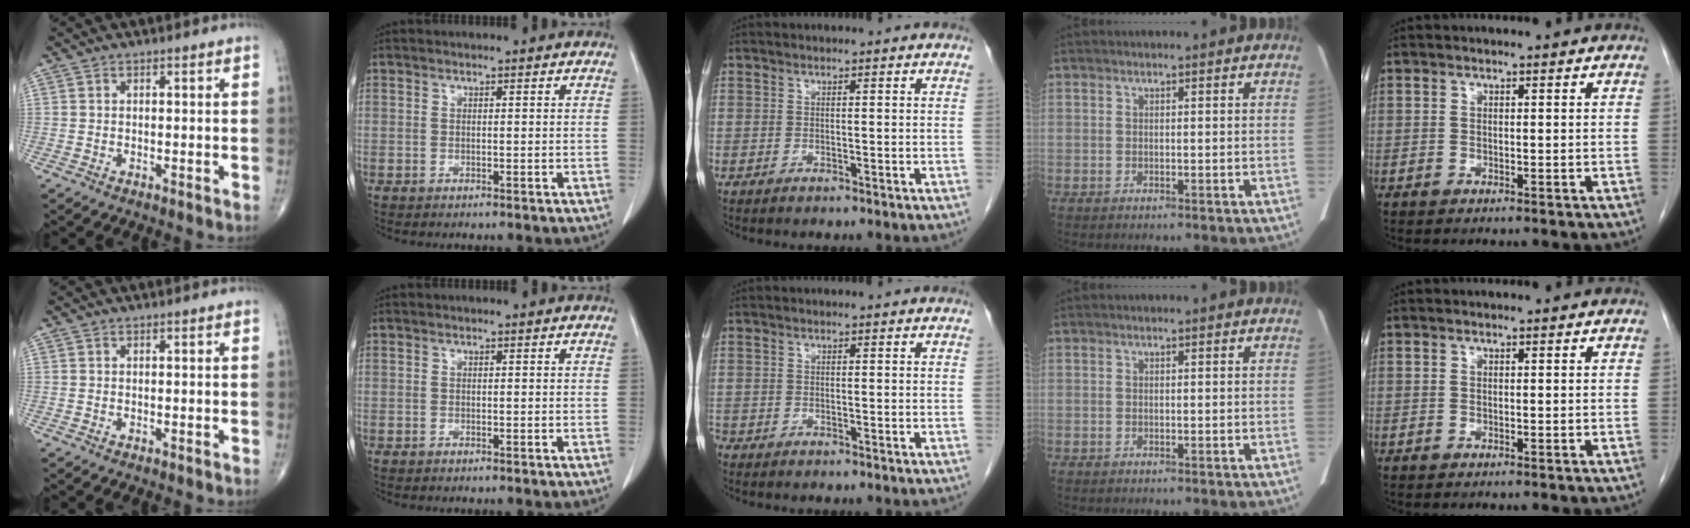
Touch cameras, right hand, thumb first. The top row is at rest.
{"middle": {"total": 0.8, "force": [-0.7, 0.4, 0.1], "torque": [-0.006, 0.000, -0.014]}}